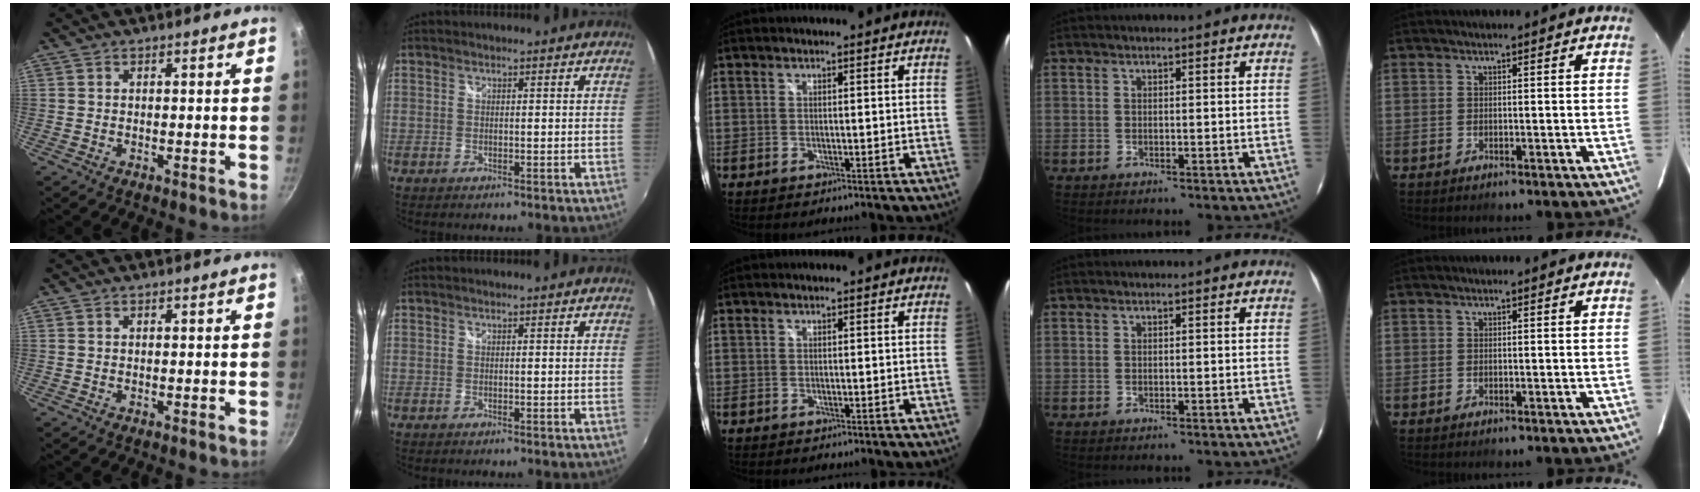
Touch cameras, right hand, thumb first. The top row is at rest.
{}